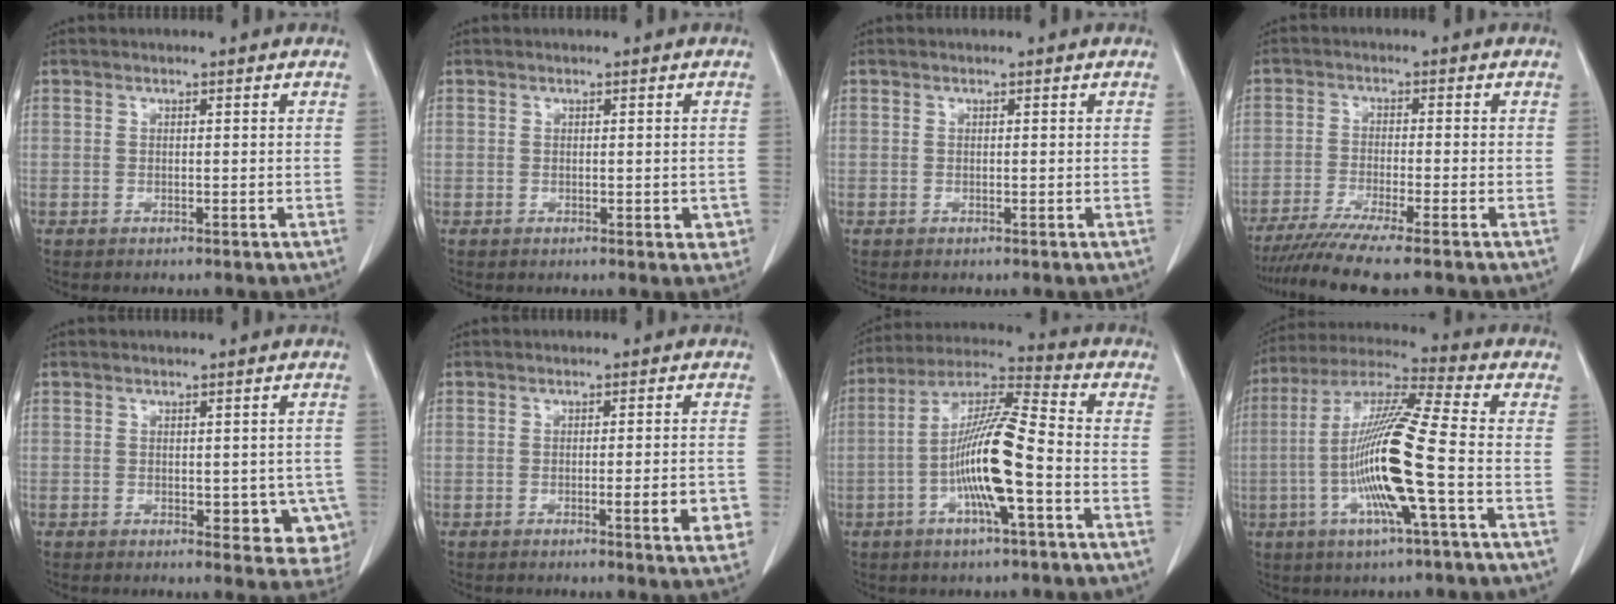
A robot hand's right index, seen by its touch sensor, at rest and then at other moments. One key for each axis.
{"total": 2.4, "fx": -0.5, "fy": 1.3, "fz": 2.0, "tx": -0.013, "ty": 0.005, "tz": -0.001}
{"total": 0.0}
{"total": 8.3, "fx": -6.8, "fy": -1.3, "fz": 4.6, "tx": -0.067, "ty": -0.029, "tz": -0.114}
{"total": 7.9, "fx": -2.2, "fy": 4.1, "fz": 6.4, "tx": -0.048, "ty": 0.004, "tz": -0.022}
{"total": 5.6, "fx": -1.8, "fy": 0.7, "fz": 5.3, "tx": -0.062, "ty": -0.005, "tz": -0.022}
{"total": 13.8, "fx": -3.6, "fy": 1.2, "fz": 13.2, "tx": -0.254, "ty": 0.007, "tz": -0.070}
{"total": 15.8, "fx": -3.5, "fy": -0.1, "fz": 15.4, "tx": -0.305, "ty": -0.004, "tz": -0.077}